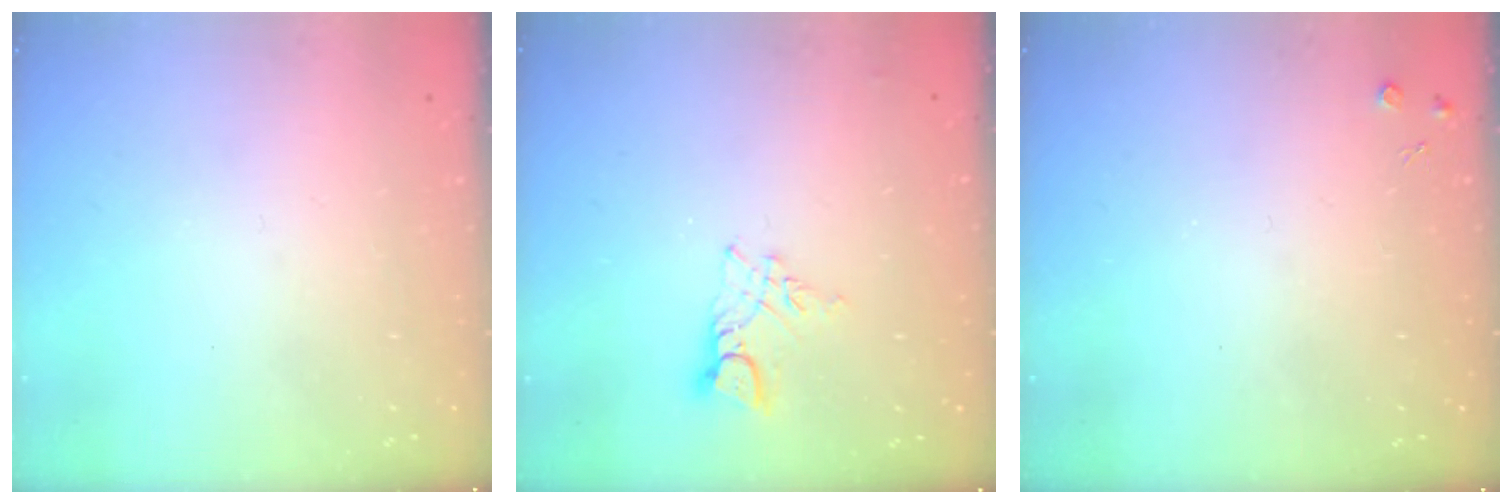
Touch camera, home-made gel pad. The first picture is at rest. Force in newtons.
{"total": 6.3, "press": 6.3, "slide": 0.4}
{"total": 3.3, "press": 3.2, "slide": 0.6}